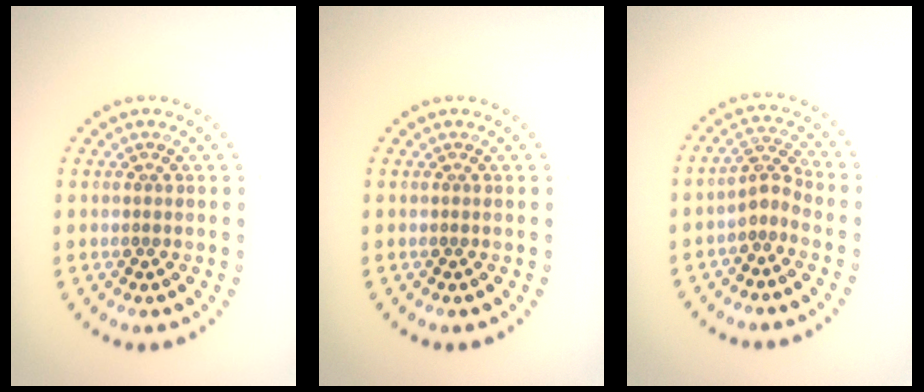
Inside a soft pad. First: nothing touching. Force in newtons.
{"total": 0.0}
{"total": 2.2, "press": 1.6, "slide": 1.5}